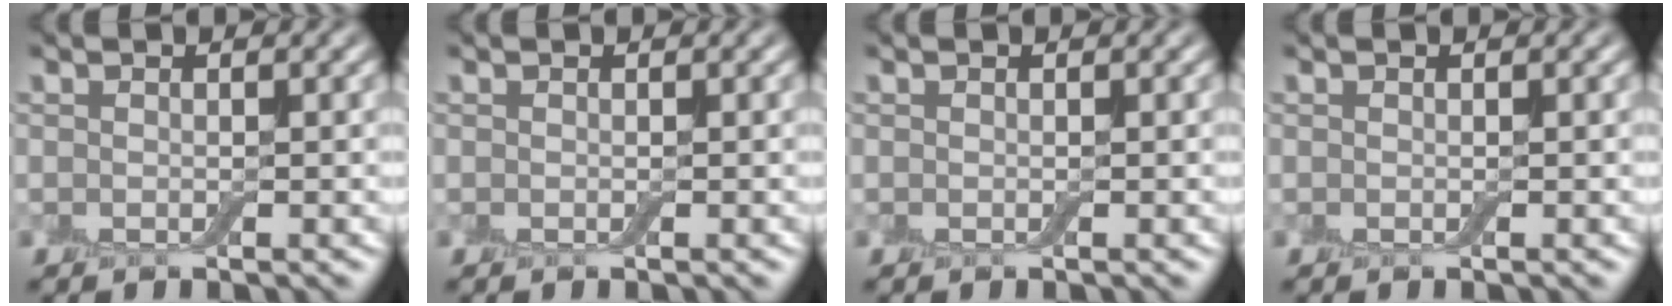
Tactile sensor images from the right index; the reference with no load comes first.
{"total": 0.0}
{"total": 0.0}
{"total": 0.0}